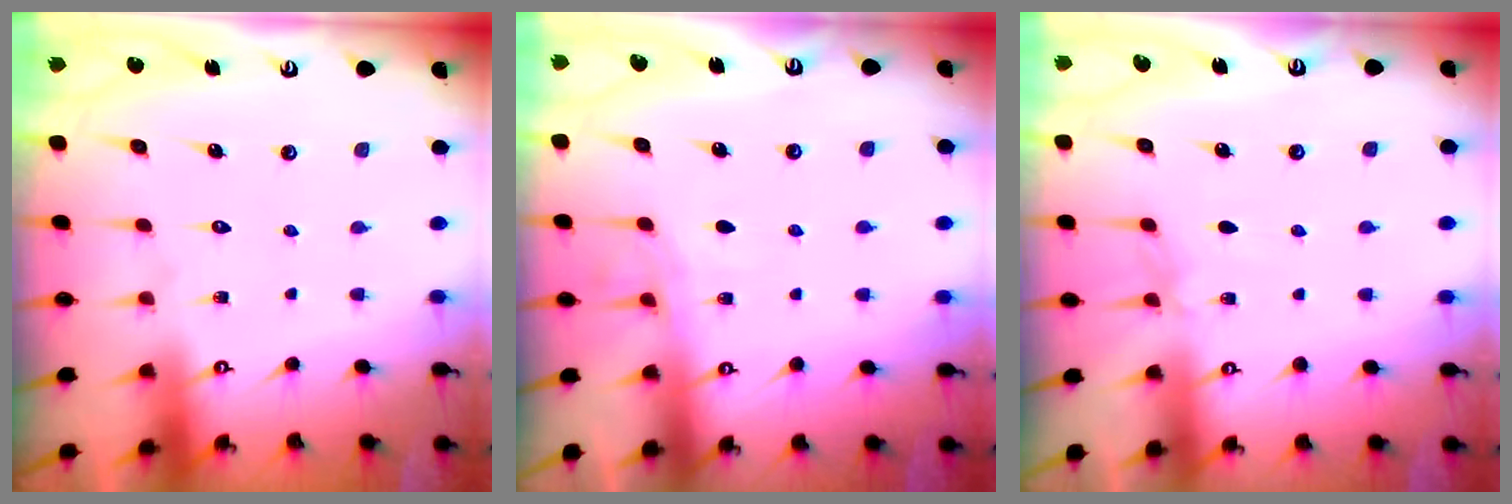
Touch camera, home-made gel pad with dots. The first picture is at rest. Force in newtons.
{"total": 4.3, "press": 4.2, "slide": 0.6}
{"total": 3.5, "press": 3.5, "slide": 0.5}